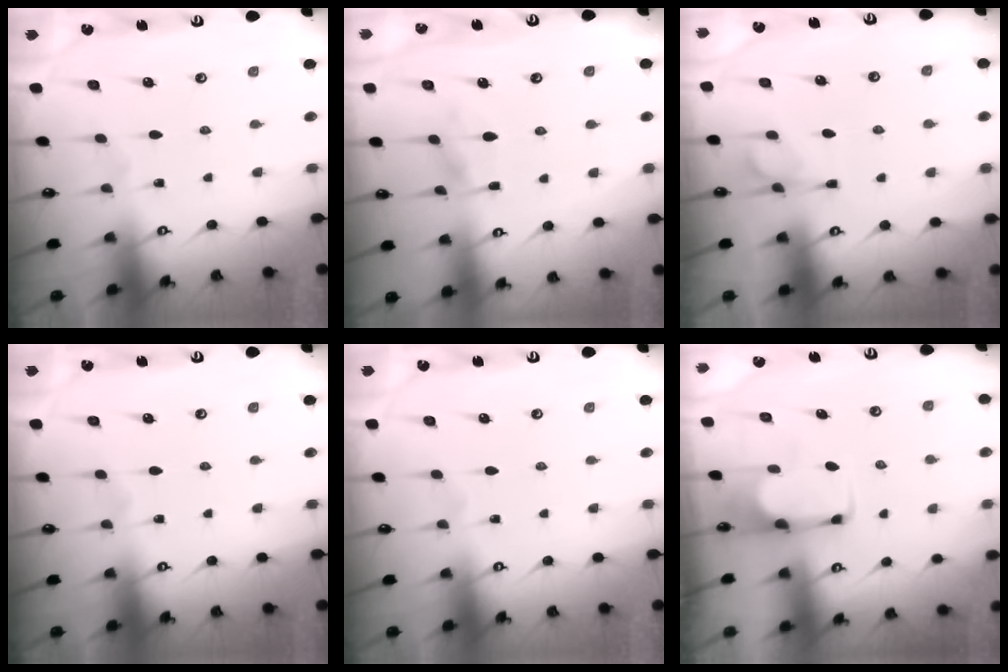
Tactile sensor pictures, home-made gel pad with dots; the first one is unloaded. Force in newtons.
{"total": 4.0, "press": 4.0, "slide": 0.4}
{"total": 1.5, "press": 0.9, "slide": 1.2}
{"total": 0.0}
{"total": 0.0}
{"total": 1.8, "press": 1.6, "slide": 0.7}